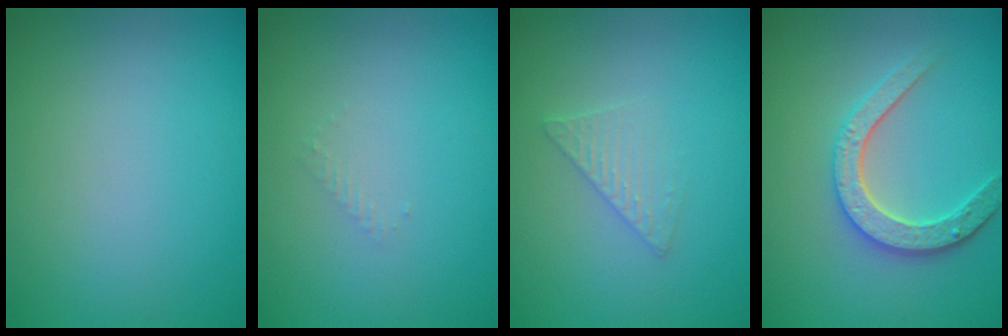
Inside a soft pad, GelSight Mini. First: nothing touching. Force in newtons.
{"total": 0.8, "press": 0.8, "slide": 0.3}
{"total": 1.6, "press": 1.6, "slide": 0.1}
{"total": 3.8, "press": 3.4, "slide": 1.8}